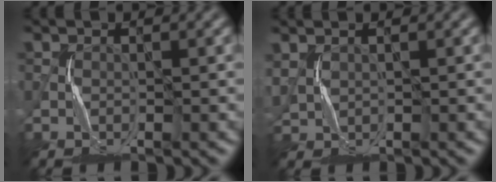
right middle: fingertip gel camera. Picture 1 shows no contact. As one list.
[{"total": 1.4, "force": [0.8, 1.0, 0.4], "torque": [-0.020, 0.004, 0.025]}]